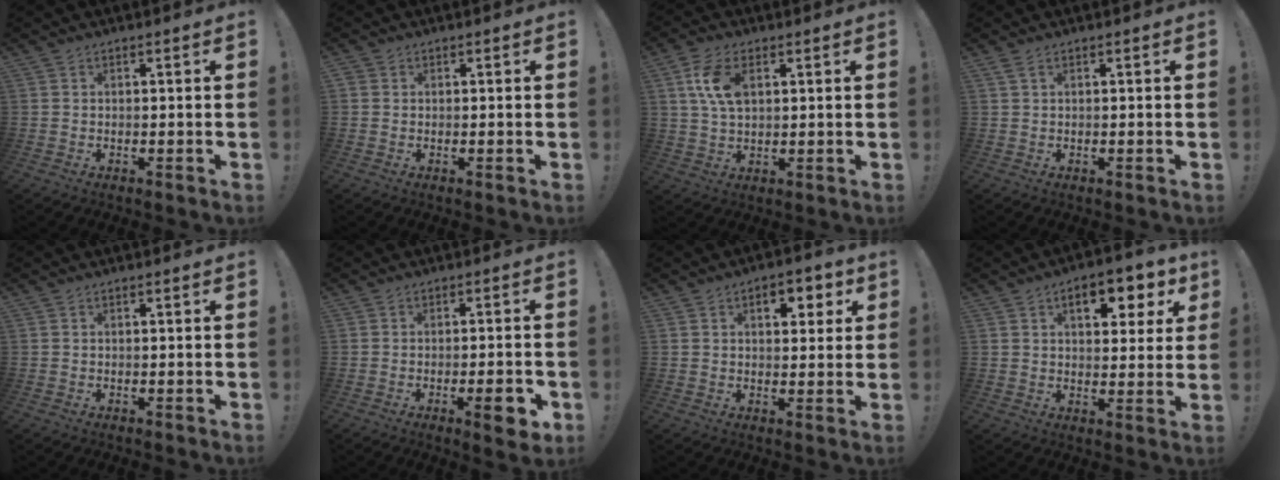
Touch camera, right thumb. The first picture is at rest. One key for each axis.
{"total": 0.8, "fx": 0.3, "fy": 0.7, "fz": 0.4, "tx": -0.004, "ty": 0.001, "tz": 0.005}
{"total": 9.3, "fx": 2.9, "fy": 5.2, "fz": 7.1, "tx": -0.135, "ty": 0.000, "tz": 0.053}
{"total": 1.5, "fx": 0.6, "fy": 0.2, "fz": 1.3, "tx": -0.025, "ty": 0.000, "tz": 0.010}
{"total": 0.0}
{"total": 7.0, "fx": -2.7, "fy": 1.2, "fz": 6.3, "tx": -0.082, "ty": 0.001, "tz": -0.041}
{"total": 6.8, "fx": 2.6, "fy": 4.2, "fz": 4.7, "tx": -0.045, "ty": -0.005, "tz": 0.036}
{"total": 9.8, "fx": 4.3, "fy": 4.9, "fz": 7.4, "tx": -0.089, "ty": -0.018, "tz": 0.069}